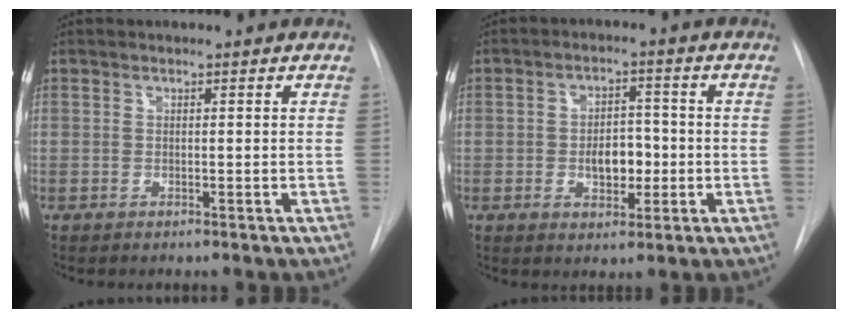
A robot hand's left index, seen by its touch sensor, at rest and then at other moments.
{"total": 5.6, "force": [-1.3, 3.3, 4.3], "torque": [-0.065, 0.005, -0.018]}